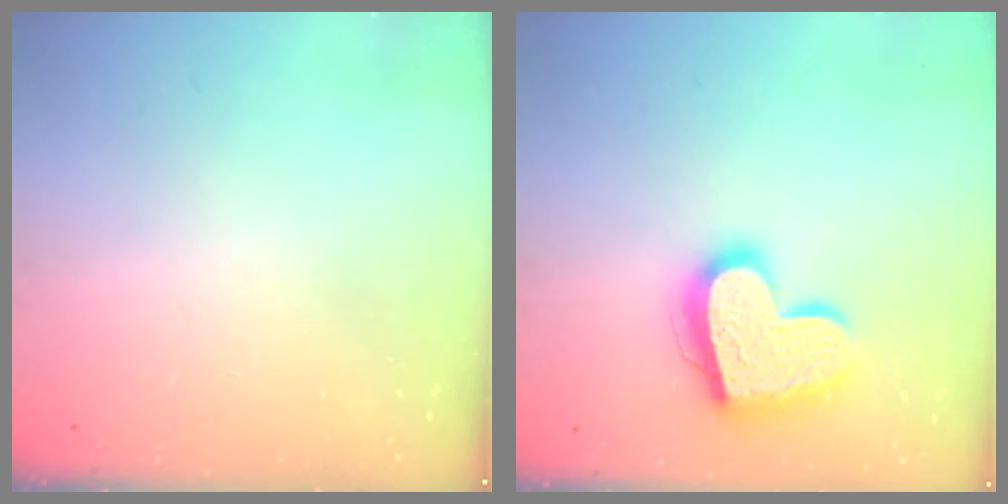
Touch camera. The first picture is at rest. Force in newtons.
{"total": 20.2, "press": 20.2, "slide": 1.5}